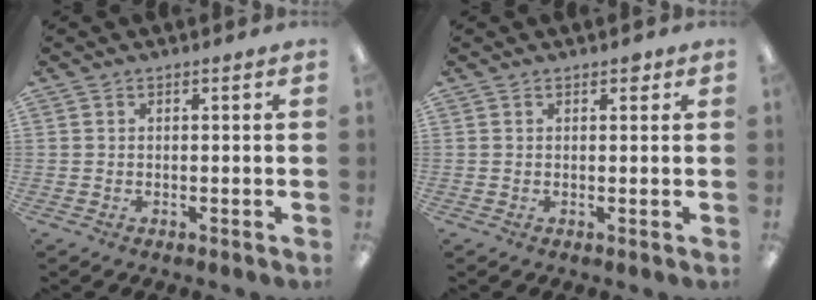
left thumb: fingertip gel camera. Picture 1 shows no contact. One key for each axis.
{"total": 1.7, "fx": 1.0, "fy": 1.0, "fz": 1.0, "tx": -0.006, "ty": -0.003, "tz": 0.014}